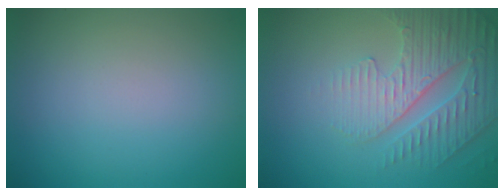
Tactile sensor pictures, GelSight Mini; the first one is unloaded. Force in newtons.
{"total": 4.7, "press": 3.9, "slide": 2.7}